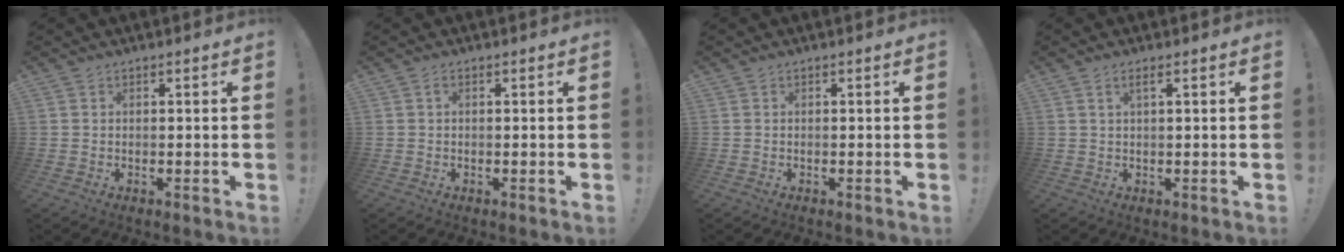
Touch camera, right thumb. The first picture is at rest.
{"total": 0.8, "force": [0.0, 0.3, 0.8], "torque": [-0.019, 0.002, 0.000]}
{"total": 0.0}
{"total": 2.2, "force": [0.8, 0.2, 2.0], "torque": [-0.035, -0.001, 0.012]}